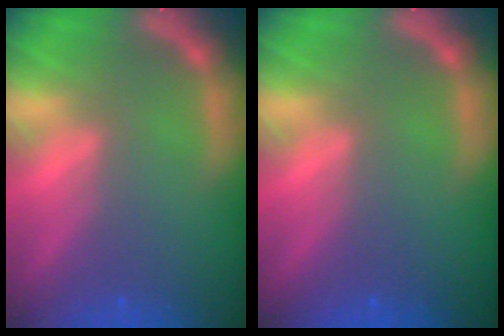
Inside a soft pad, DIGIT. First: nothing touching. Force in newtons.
{"total": 0.0}